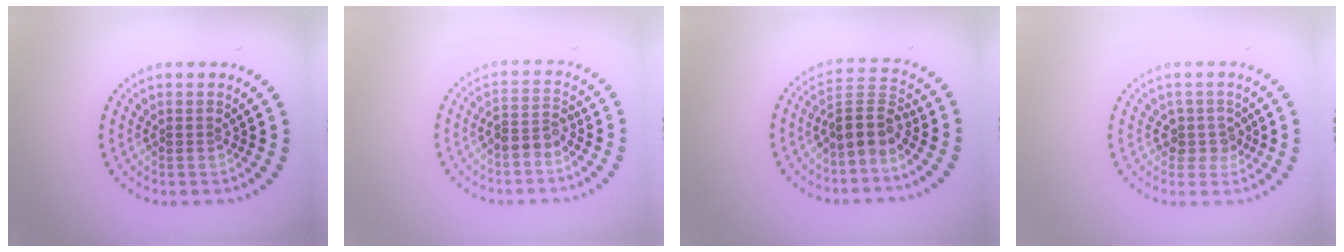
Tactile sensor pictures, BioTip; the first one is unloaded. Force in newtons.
{"total": 2.2, "press": 1.9, "slide": 1.1}
{"total": 3.6, "press": 3.2, "slide": 1.6}
{"total": 1.9, "press": 1.6, "slide": 1.1}